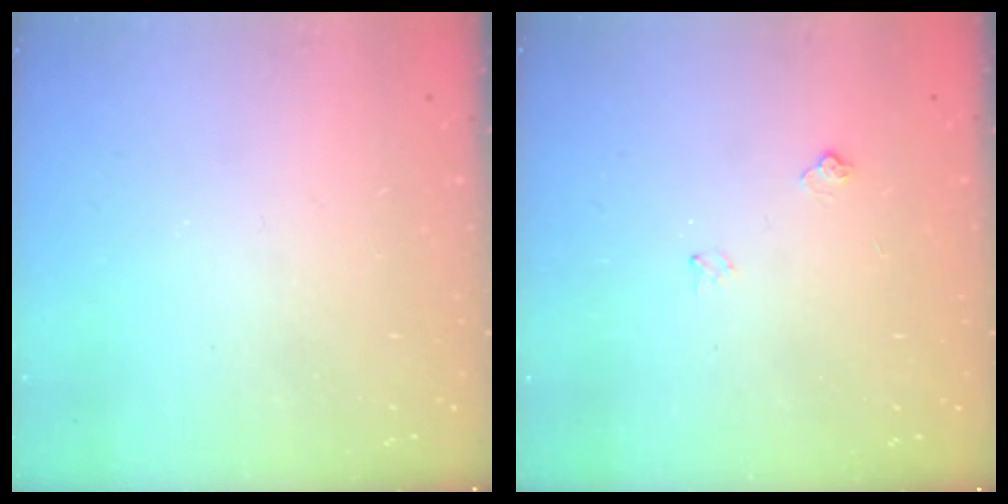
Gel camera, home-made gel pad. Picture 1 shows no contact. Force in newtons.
{"total": 5.8, "press": 5.7, "slide": 0.8}